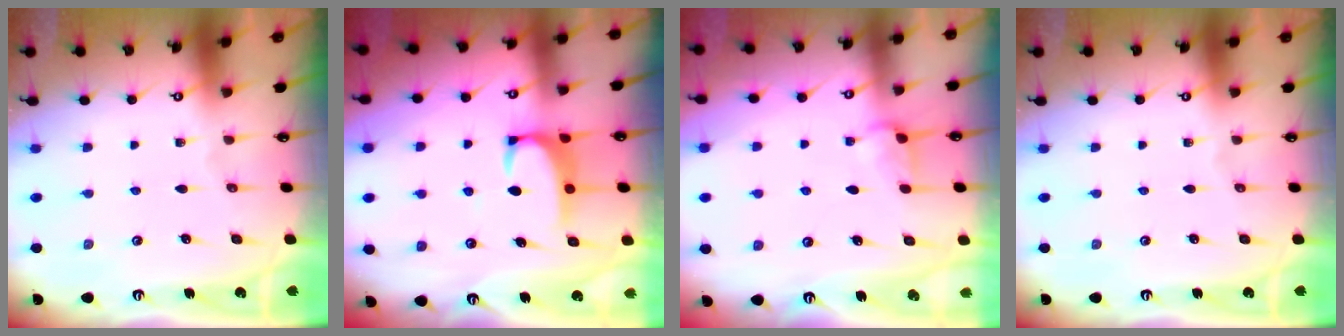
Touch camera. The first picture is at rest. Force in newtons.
{"total": 2.4, "press": 2.3, "slide": 0.7}
{"total": 2.5, "press": 2.5, "slide": 0.6}
{"total": 0.0}